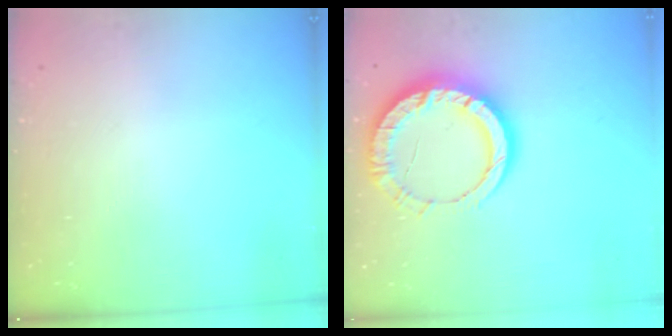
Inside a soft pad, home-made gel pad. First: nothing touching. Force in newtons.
{"total": 15.2, "press": 15.2, "slide": 1.4}